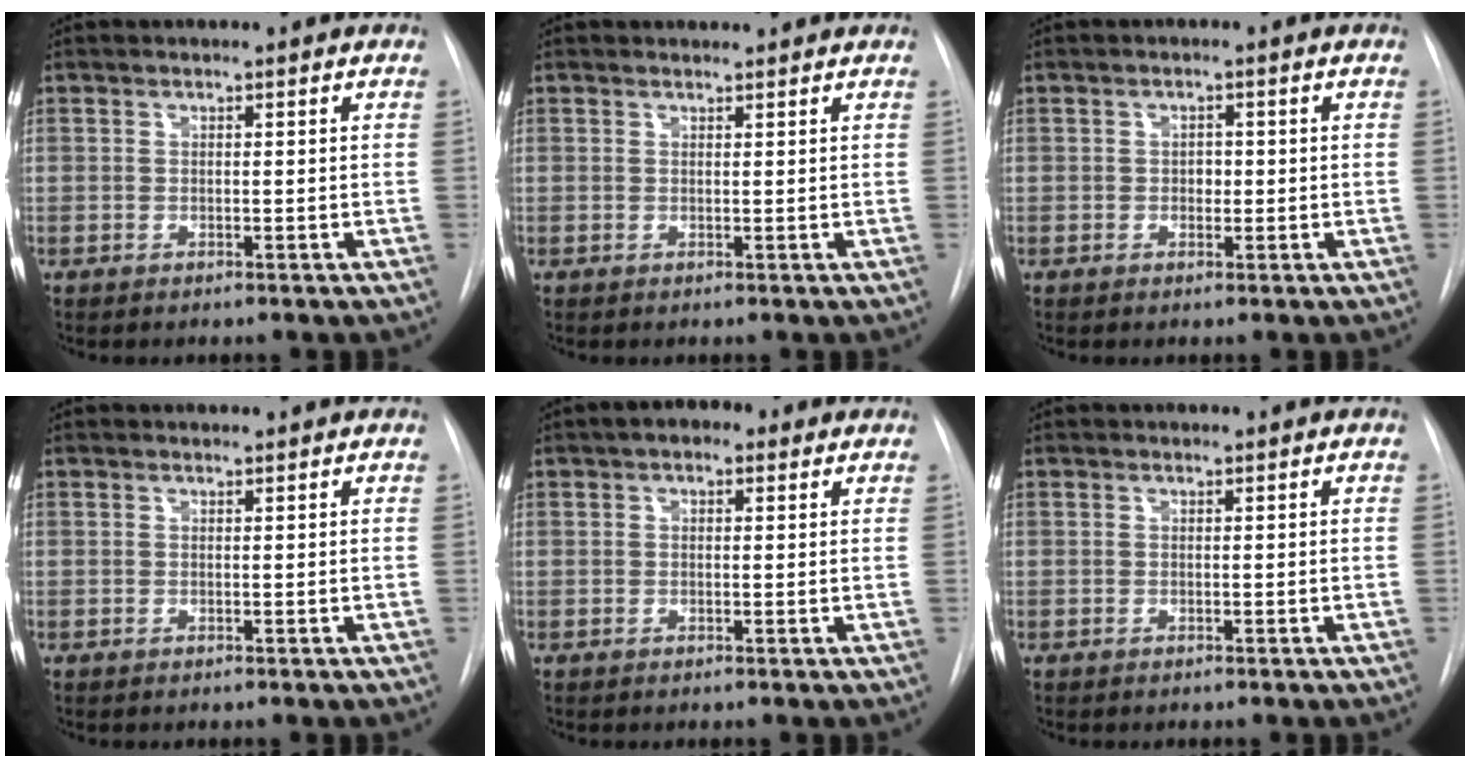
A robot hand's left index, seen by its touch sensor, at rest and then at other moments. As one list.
[{"total": 2.6, "force": [2.5, 0.5, 0.3], "torque": [-0.012, 0.017, 0.028]}, {"total": 1.6, "force": [-0.2, 1.2, 1.0], "torque": [-0.010, 0.003, -0.002]}, {"total": 0.9, "force": [0.9, 0.1, 0.0], "torque": [-0.008, 0.010, 0.013]}, {"total": 3.7, "force": [2.1, 2.0, 2.4], "torque": [-0.037, 0.020, 0.025]}, {"total": 0.0}]